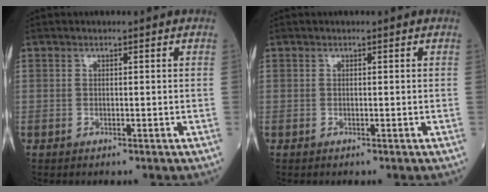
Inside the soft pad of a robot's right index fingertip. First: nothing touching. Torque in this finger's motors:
{"motor_torque": [0.00, 0.00, 0.00, 0.00]}